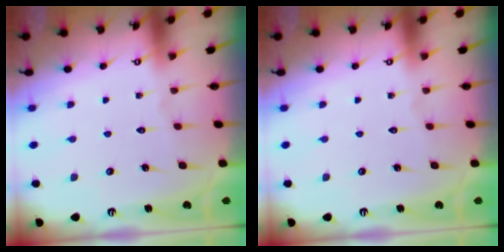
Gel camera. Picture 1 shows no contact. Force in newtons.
{"total": 0.0}